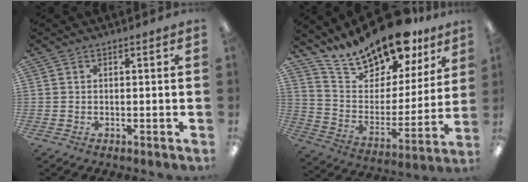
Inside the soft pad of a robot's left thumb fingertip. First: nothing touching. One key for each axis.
{"total": 18.4, "fx": 16.1, "fy": 6.2, "fz": 6.3, "tx": -0.126, "ty": -0.120, "tz": 0.284}